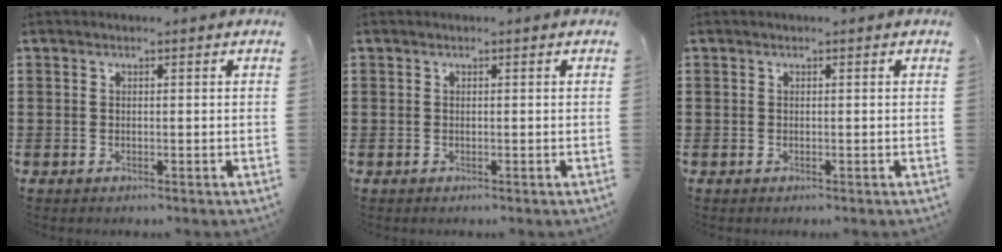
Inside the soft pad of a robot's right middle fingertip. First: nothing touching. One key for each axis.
{"total": 0.0}
{"total": 0.0}